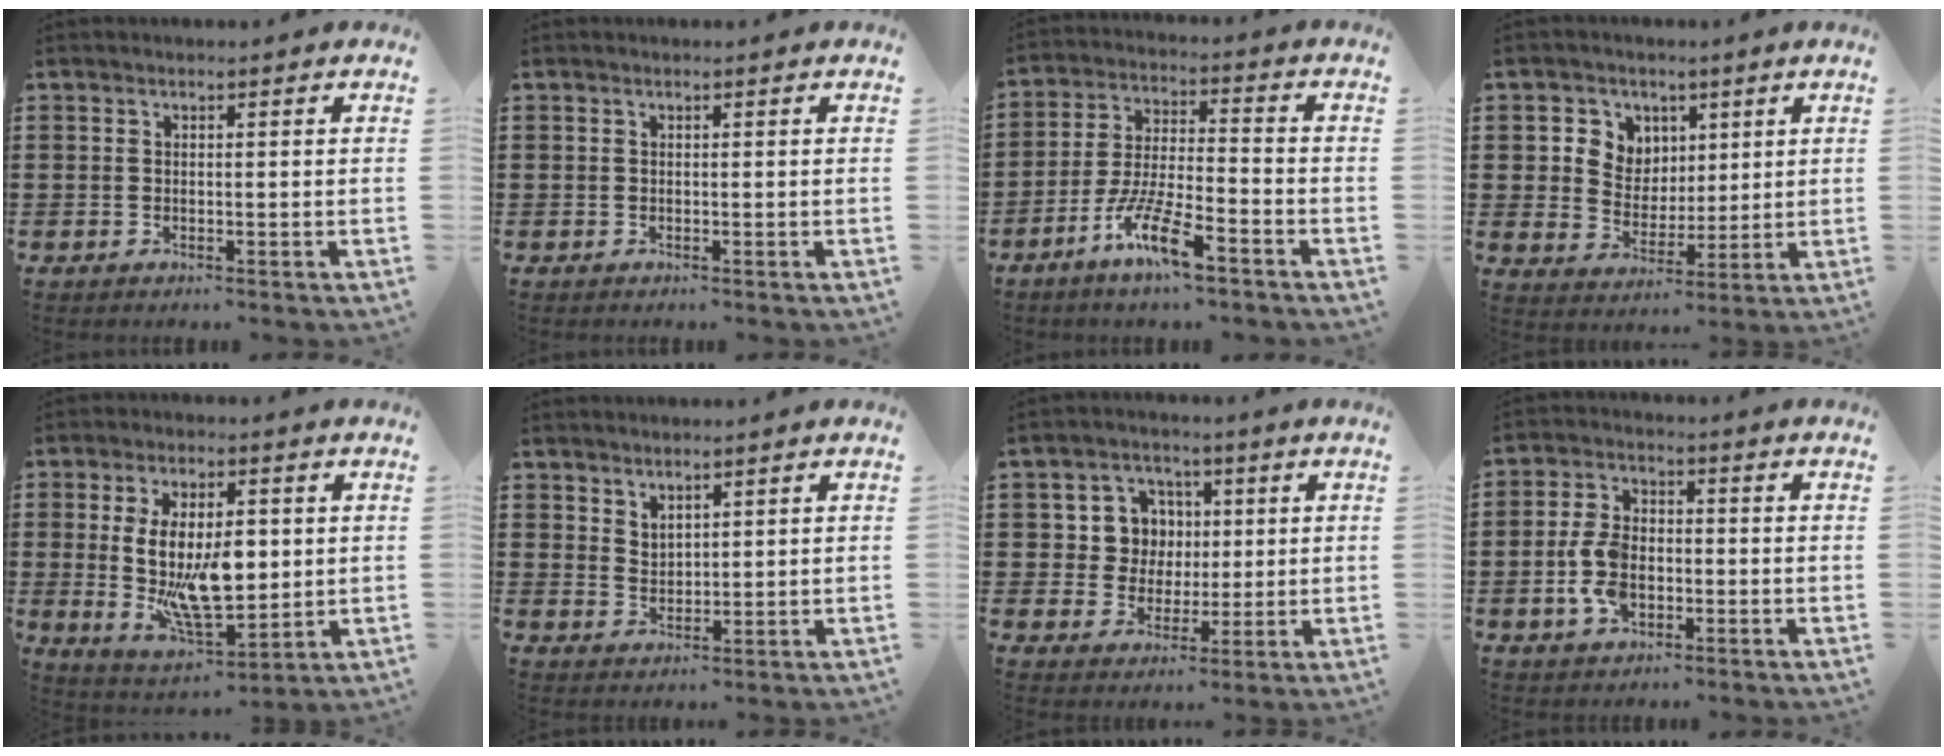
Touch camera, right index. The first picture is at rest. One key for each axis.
{"total": 0.0}
{"total": 10.1, "fx": -6.2, "fy": 2.0, "fz": 7.6, "tx": -0.167, "ty": -0.003, "tz": -0.121}
{"total": 5.7, "fx": 2.3, "fy": 5.2, "fz": 0.7, "tx": -0.045, "ty": 0.014, "tz": 0.040}
{"total": 12.4, "fx": 0.7, "fy": 5.8, "fz": 10.9, "tx": -0.196, "ty": -0.011, "tz": 0.014}
{"total": 2.5, "fx": 2.3, "fy": 0.9, "fz": -0.1, "tx": -0.003, "ty": 0.001, "tz": 0.046}
{"total": 6.8, "fx": 1.1, "fy": 6.4, "fz": 2.0, "tx": -0.064, "ty": 0.017, "tz": 0.019}
{"total": 6.9, "fx": -1.7, "fy": 4.3, "fz": 5.1, "tx": -0.125, "ty": 0.002, "tz": -0.038}